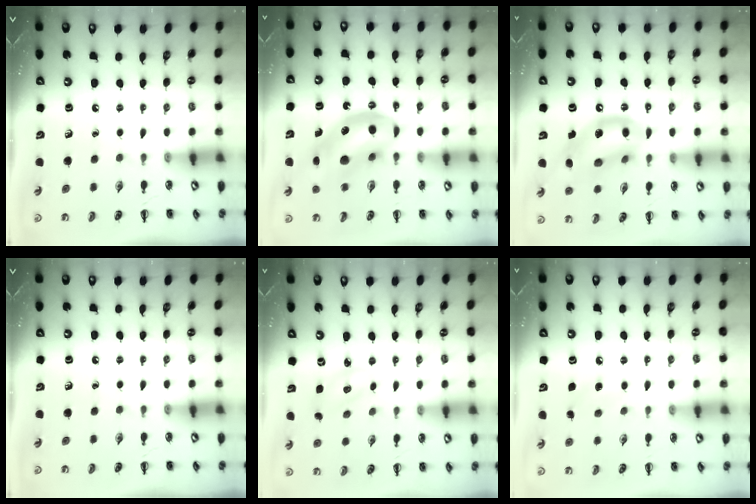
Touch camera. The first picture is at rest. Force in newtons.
{"total": 14.2, "press": 13.7, "slide": 3.6}
{"total": 14.2, "press": 13.7, "slide": 3.5}
{"total": 0.0}
{"total": 2.6, "press": 2.5, "slide": 0.6}
{"total": 6.6, "press": 6.2, "slide": 2.1}